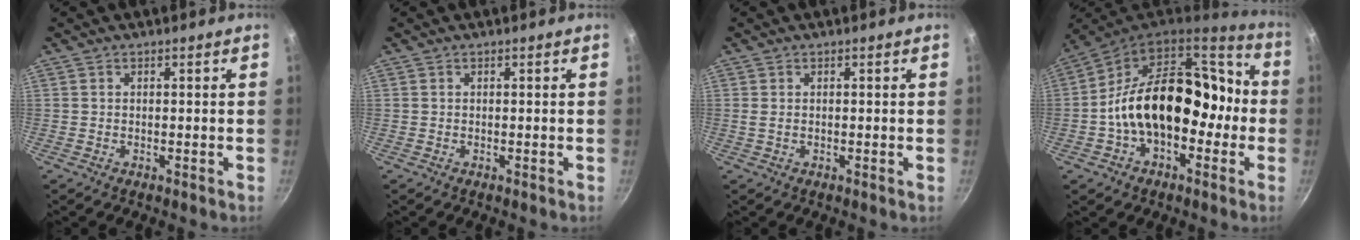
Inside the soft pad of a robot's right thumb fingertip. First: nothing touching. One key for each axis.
{"total": 0.0}
{"total": 0.7, "fx": 0.1, "fy": 0.2, "fz": 0.7, "tx": -0.015, "ty": -0.001, "tz": 0.001}
{"total": 21.7, "fx": -3.0, "fy": 14.6, "fz": 15.7, "tx": -0.197, "ty": 0.074, "tz": -0.051}